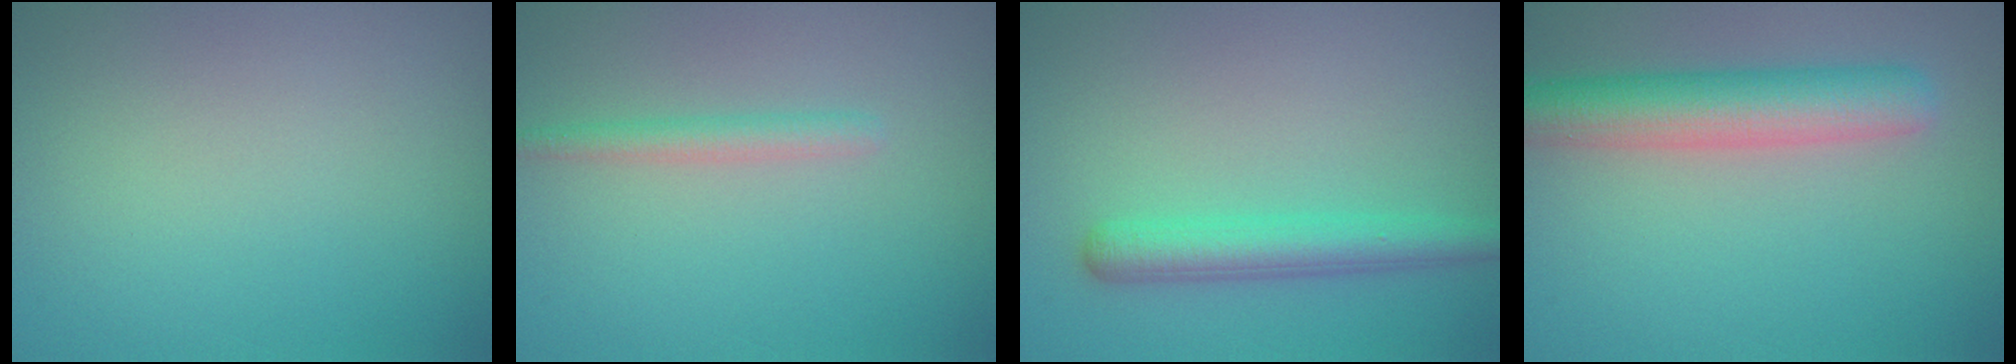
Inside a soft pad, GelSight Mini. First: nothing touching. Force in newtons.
{"total": 1.6, "press": 1.6, "slide": 0.1}
{"total": 3.4, "press": 3.4, "slide": 0.2}
{"total": 5.6, "press": 5.6, "slide": 0.1}